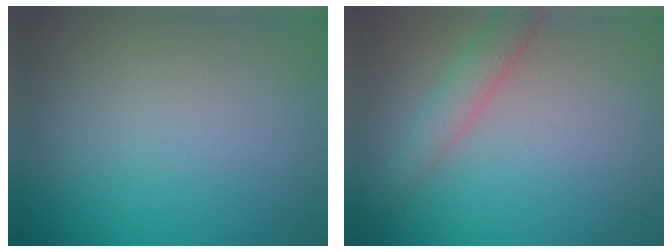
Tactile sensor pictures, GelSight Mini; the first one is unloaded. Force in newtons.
{"total": 2.4, "press": 2.4, "slide": 0.1}